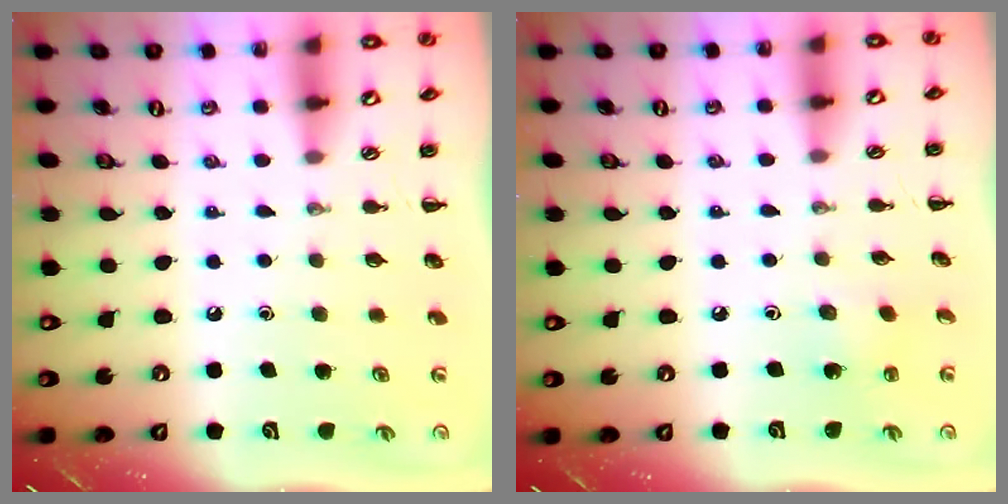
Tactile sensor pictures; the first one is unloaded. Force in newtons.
{"total": 1.9, "press": 1.8, "slide": 0.7}